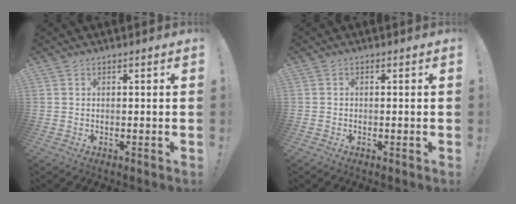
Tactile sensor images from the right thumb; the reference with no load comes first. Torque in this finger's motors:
{"motor_torque": [-0.01, -0.07, -0.39, -0.04, 0.04]}